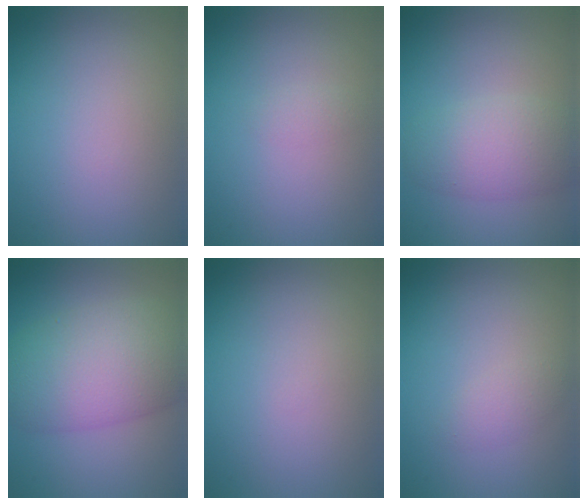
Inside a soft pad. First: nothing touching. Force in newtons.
{"total": 0.7, "press": 0.7, "slide": 0.0}
{"total": 4.5, "press": 4.5, "slide": 0.2}
{"total": 9.1, "press": 9.1, "slide": 0.2}
{"total": 0.0}
{"total": 1.3, "press": 1.3, "slide": 0.0}